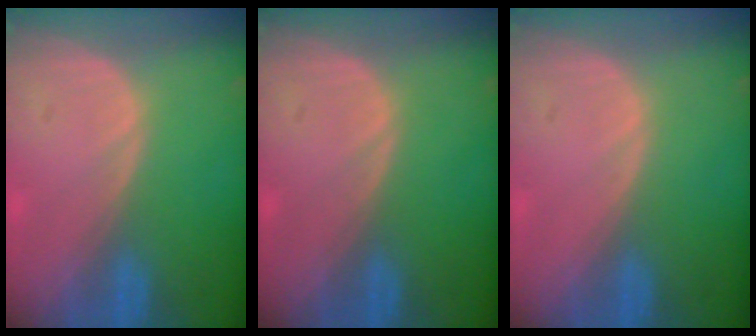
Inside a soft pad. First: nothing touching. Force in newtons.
{"total": 0.0}
{"total": 0.0}